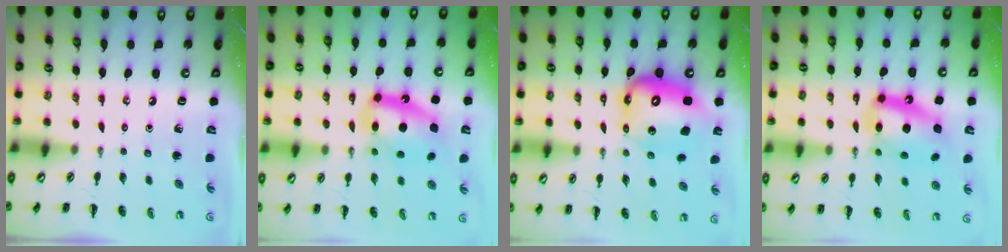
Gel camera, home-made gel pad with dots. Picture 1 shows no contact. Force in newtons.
{"total": 13.1, "press": 12.7, "slide": 3.2}
{"total": 13.7, "press": 13.2, "slide": 3.7}
{"total": 15.5, "press": 14.8, "slide": 4.5}